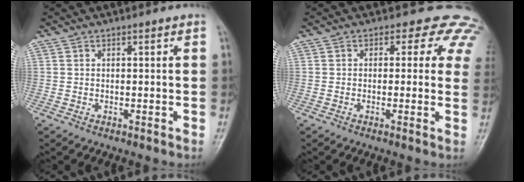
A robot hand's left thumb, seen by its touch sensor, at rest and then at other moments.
{"total": 8.0, "force": [4.9, 5.3, 3.6], "torque": [0.006, -0.008, 0.026]}